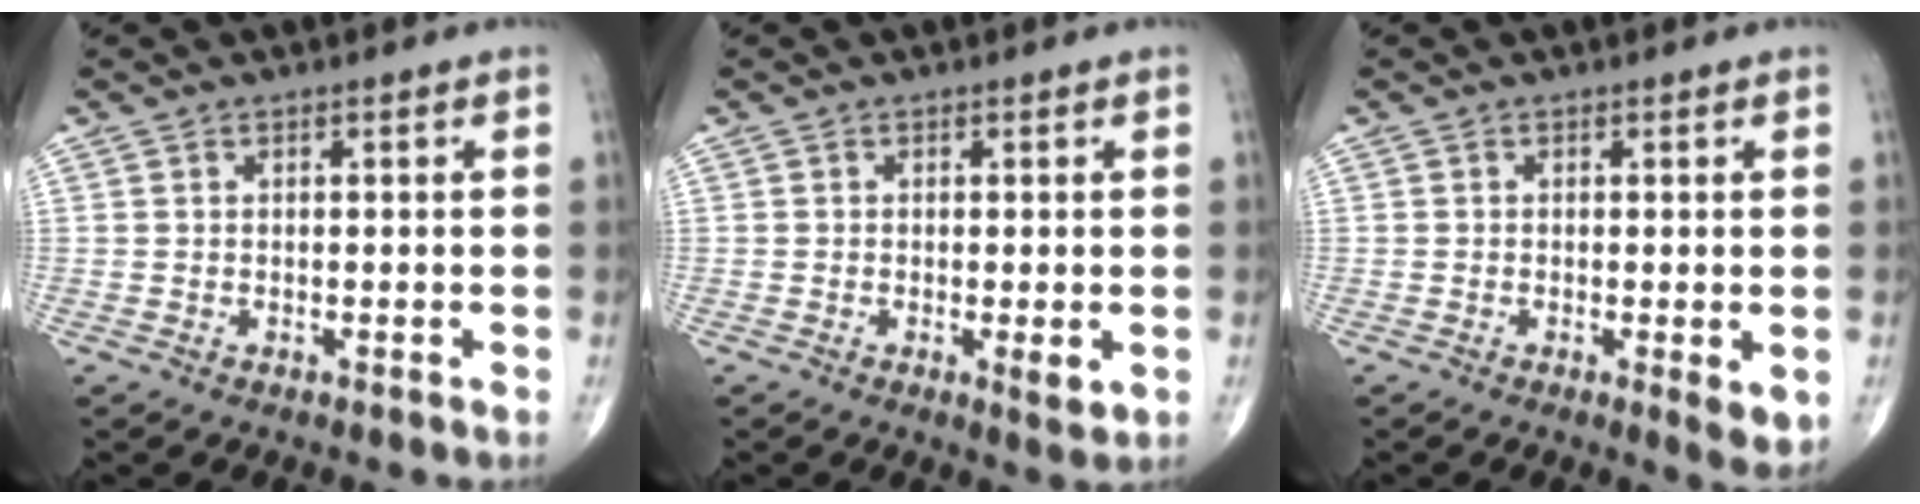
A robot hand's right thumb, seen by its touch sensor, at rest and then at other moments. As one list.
[{"total": 2.7, "force": [-0.5, 0.7, 2.5], "torque": [-0.041, -0.009, -0.011]}, {"total": 3.4, "force": [-0.6, 0.9, 3.2], "torque": [-0.050, -0.011, -0.013]}]